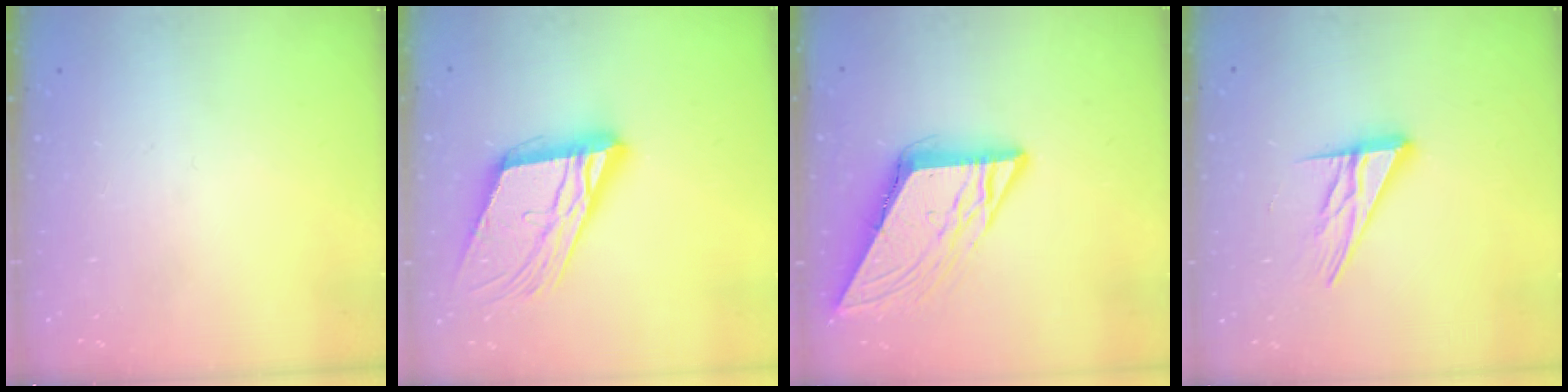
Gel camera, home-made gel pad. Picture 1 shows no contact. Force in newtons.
{"total": 18.4, "press": 18.1, "slide": 2.9}
{"total": 8.8, "press": 8.8, "slide": 0.9}
{"total": 12.6, "press": 12.5, "slide": 1.1}